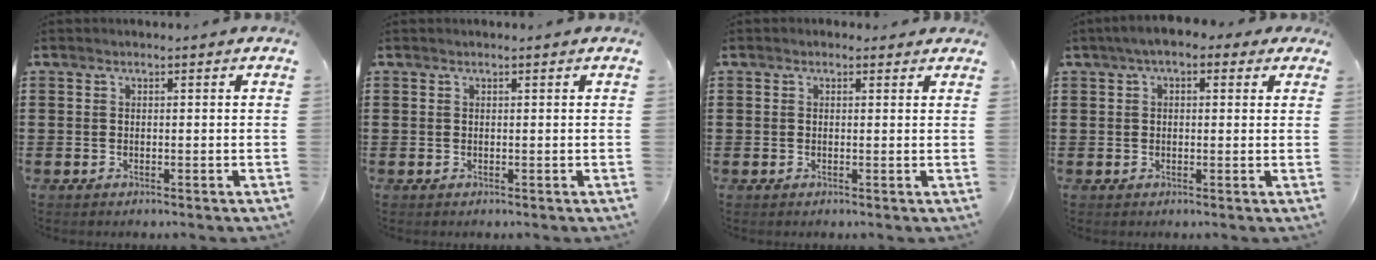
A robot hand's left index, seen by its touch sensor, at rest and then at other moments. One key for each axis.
{"total": 0.0}
{"total": 0.7, "fx": 0.4, "fy": 0.6, "fz": 0.3, "tx": -0.007, "ty": 0.006, "tz": 0.006}
{"total": 3.4, "fx": 1.8, "fy": 1.6, "fz": 2.4, "tx": -0.052, "ty": 0.007, "tz": 0.031}